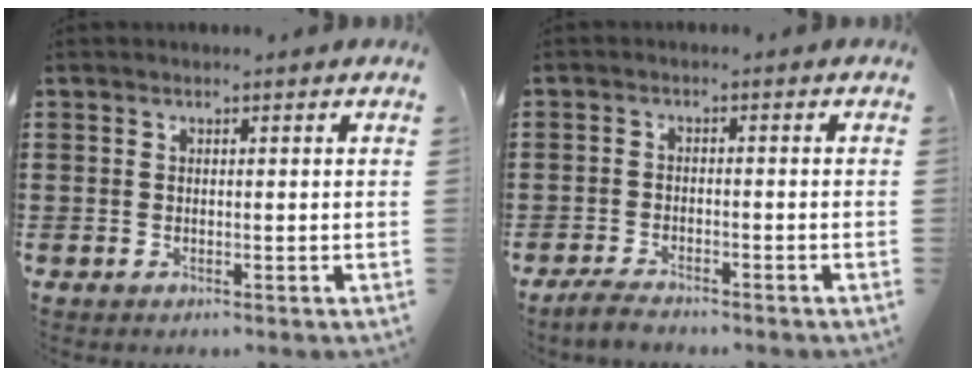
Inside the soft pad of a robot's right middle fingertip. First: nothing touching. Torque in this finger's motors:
{"motor_torque": [0.94, -0.39, 0.01, 0.03]}